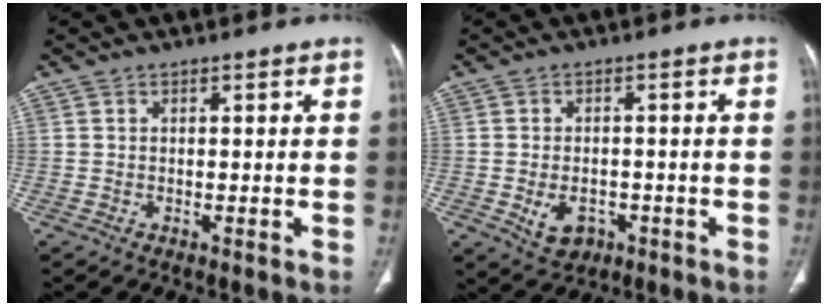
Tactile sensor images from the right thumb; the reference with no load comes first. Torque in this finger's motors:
{"motor_torque": [-0.19, 0.30, 0.08, 0.61, 0.14]}